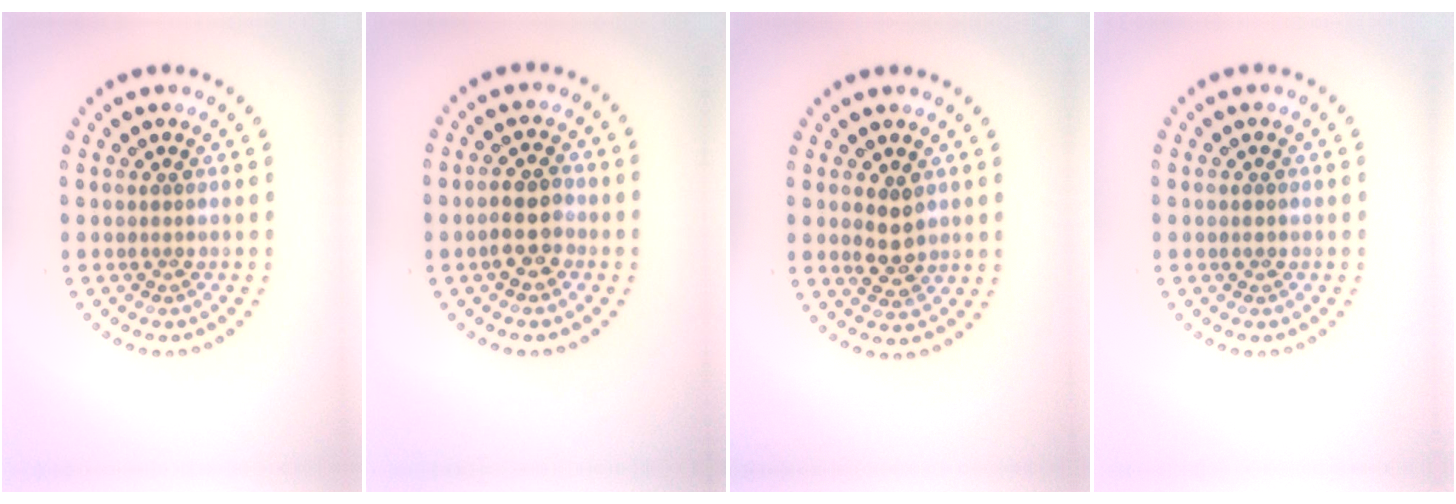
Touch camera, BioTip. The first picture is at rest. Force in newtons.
{"total": 2.8, "press": 2.7, "slide": 0.7}
{"total": 2.7, "press": 2.6, "slide": 0.6}
{"total": 0.6, "press": 0.6, "slide": 0.1}